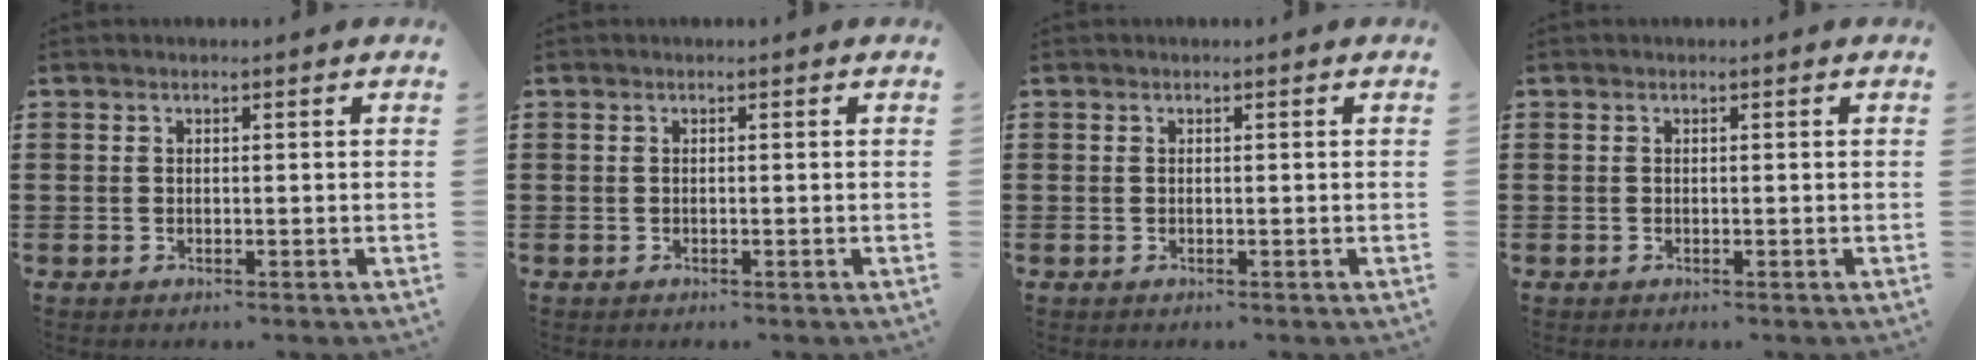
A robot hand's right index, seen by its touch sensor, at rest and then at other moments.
{"total": 0.0}
{"total": 0.0}
{"total": 0.0}